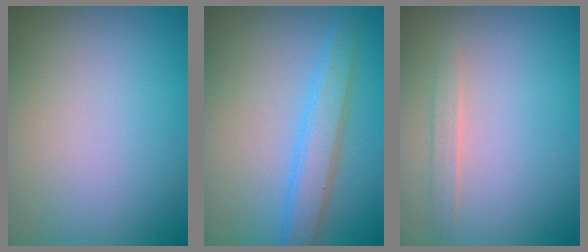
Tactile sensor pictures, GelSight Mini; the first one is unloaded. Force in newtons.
{"total": 3.3, "press": 3.3, "slide": 0.1}
{"total": 1.1, "press": 1.1, "slide": 0.2}